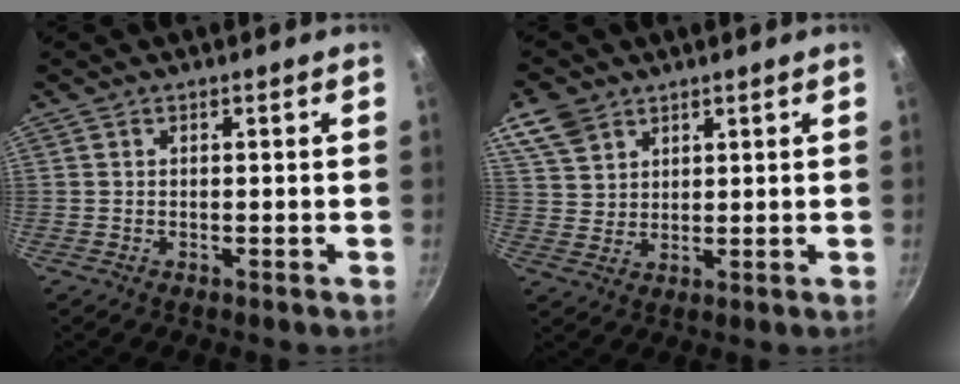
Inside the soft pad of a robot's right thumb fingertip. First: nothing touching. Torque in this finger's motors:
{"motor_torque": [-1.44, 1.95, 0.00, 0.21, 0.17]}